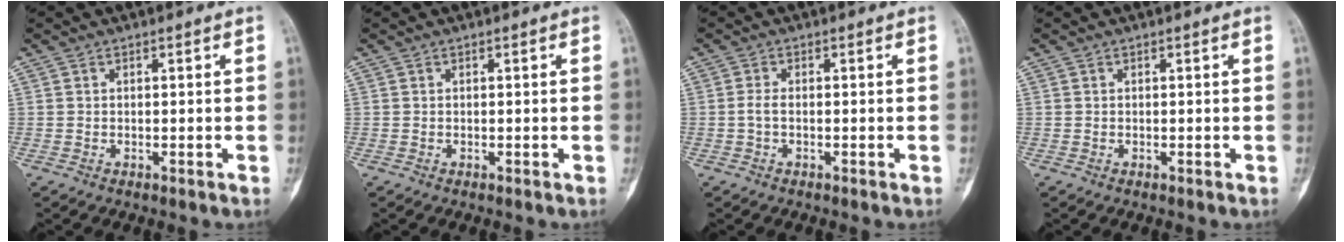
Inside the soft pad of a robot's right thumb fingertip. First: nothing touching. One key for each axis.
{"total": 0.0}
{"total": 1.5, "fx": -0.3, "fy": 0.7, "fz": 1.3, "tx": -0.031, "ty": 0.001, "tz": -0.006}
{"total": 0.0}